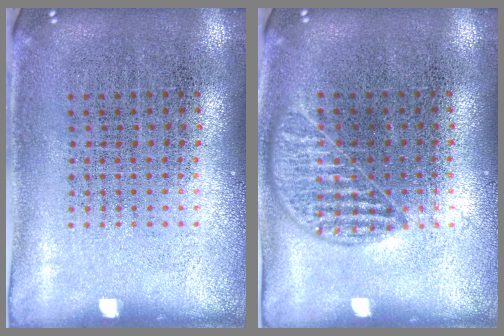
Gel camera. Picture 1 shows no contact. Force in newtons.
{"total": 1.0, "press": 0.9, "slide": 0.4}